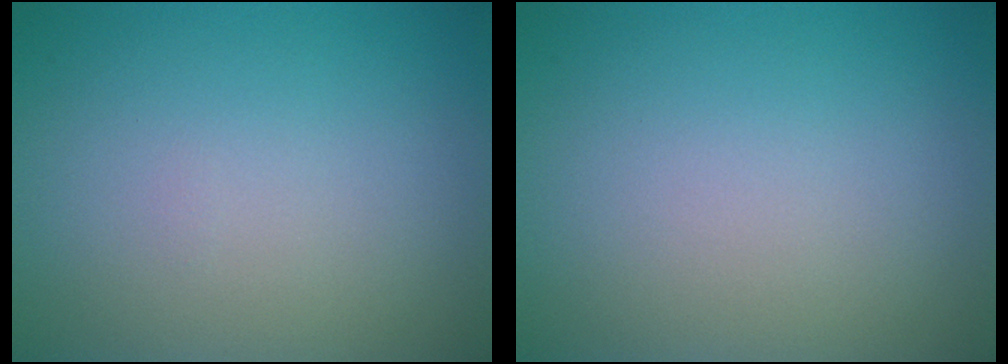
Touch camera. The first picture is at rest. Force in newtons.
{"total": 0.0}